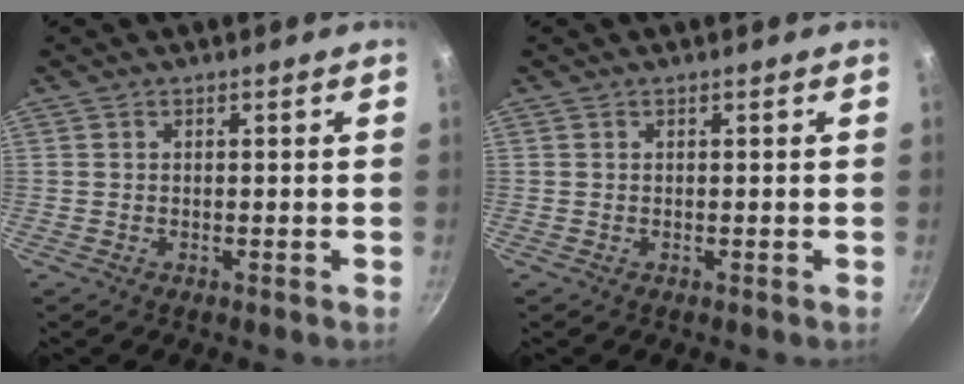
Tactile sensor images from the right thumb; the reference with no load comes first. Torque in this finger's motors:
{"motor_torque": [-0.01, 0.01, 0.00, 0.00, 0.00]}